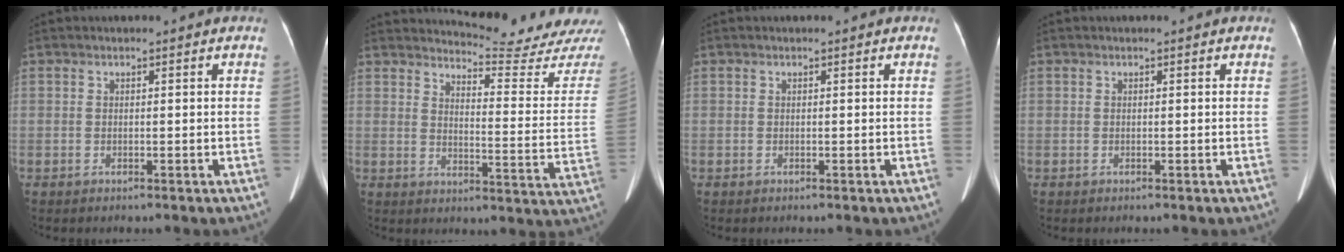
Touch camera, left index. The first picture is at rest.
{"total": 16.5, "force": [16.2, -2.0, 2.4], "torque": [-0.037, -0.134, 0.186]}
{"total": 0.0}
{"total": 0.0}